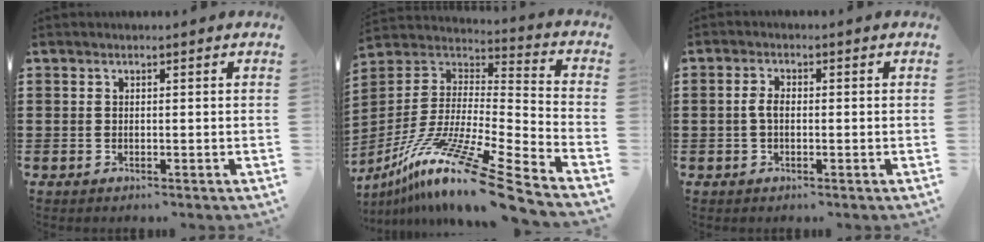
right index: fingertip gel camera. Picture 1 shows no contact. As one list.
[{"total": 15.8, "force": [-11.7, 0.4, 10.6], "torque": [-0.199, 0.020, -0.218]}, {"total": 2.3, "force": [-0.2, 1.1, 2.0], "torque": [-0.047, -0.001, -0.007]}]